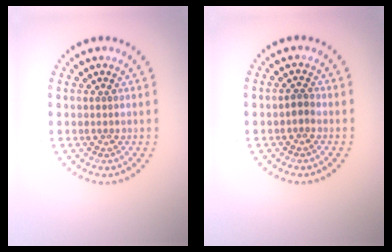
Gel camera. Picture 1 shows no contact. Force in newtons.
{"total": 0.9, "press": 0.8, "slide": 0.5}